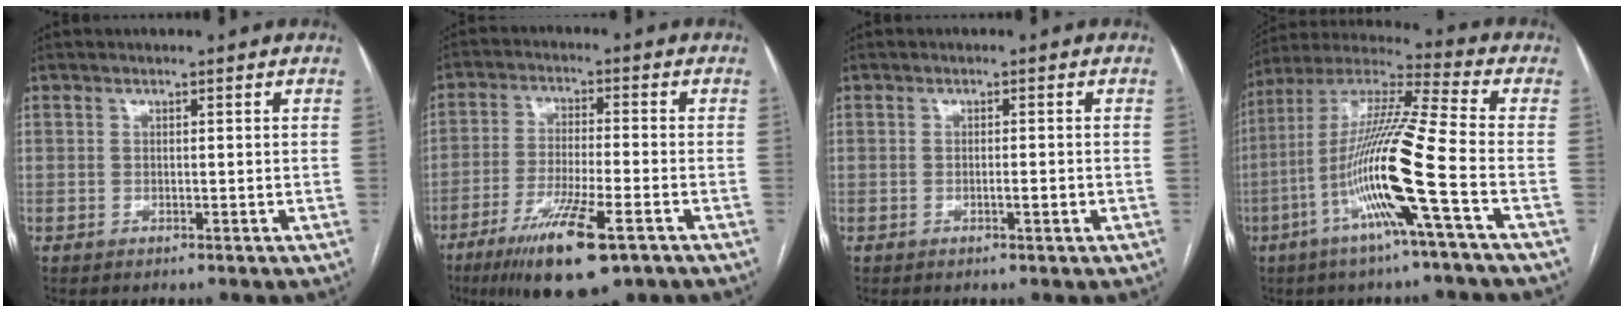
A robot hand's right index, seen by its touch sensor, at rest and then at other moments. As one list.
[{"total": 13.2, "force": [-7.5, 2.0, 10.6], "torque": [-0.194, -0.031, -0.126]}, {"total": 1.1, "force": [-0.4, 0.1, 1.0], "torque": [-0.018, 0.000, -0.006]}, {"total": 16.3, "force": [-5.5, -1.4, 15.3], "torque": [-0.303, -0.004, -0.113]}]